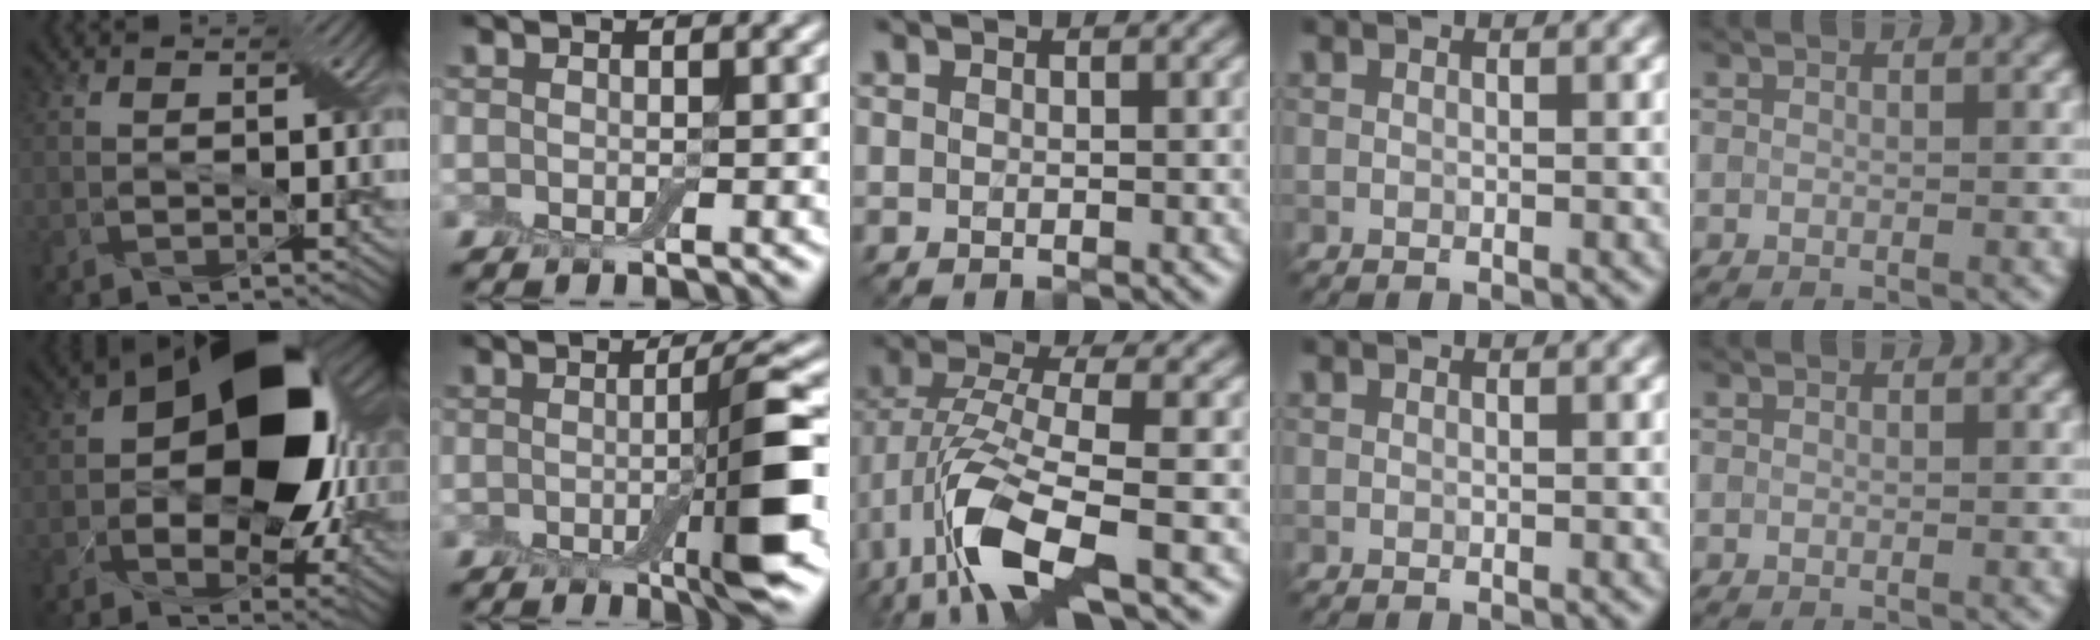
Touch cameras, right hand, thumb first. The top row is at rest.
{"thumb": {"total": 16.3, "force": [2.8, 10.1, 12.5], "torque": [-0.185, 0.004, 0.043]}, "index": {"total": 6.1, "force": [-1.1, 0.7, 6.0], "torque": [-0.086, 0.000, -0.021]}, "middle": {"total": 9.0, "force": [-3.7, 3.1, 7.6], "torque": [-0.163, -0.007, -0.079]}}